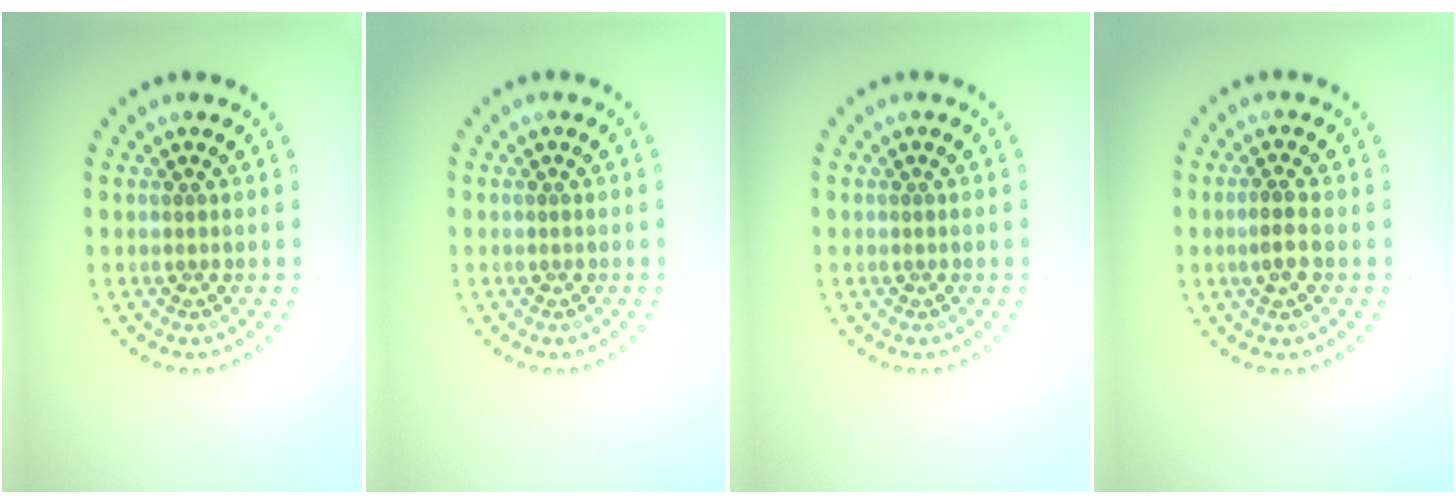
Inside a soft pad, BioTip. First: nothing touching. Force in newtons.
{"total": 0.0}
{"total": 0.0}
{"total": 1.8, "press": 1.6, "slide": 0.7}